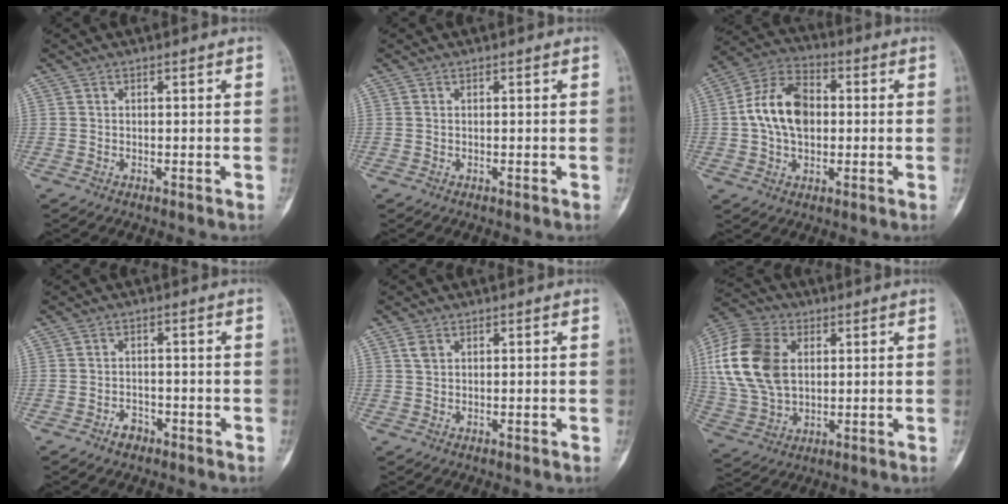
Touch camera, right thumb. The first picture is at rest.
{"total": 0.0}
{"total": 12.9, "force": [0.6, 8.5, 9.7], "torque": [-0.164, 0.023, 0.003]}
{"total": 2.3, "force": [-1.6, 1.6, 0.7], "torque": [-0.005, 0.015, -0.024]}
{"total": 1.9, "force": [0.9, 1.2, 1.2], "torque": [-0.022, 0.001, 0.018]}
{"total": 18.1, "force": [3.6, 12.2, 12.8], "torque": [-0.259, 0.003, 0.069]}